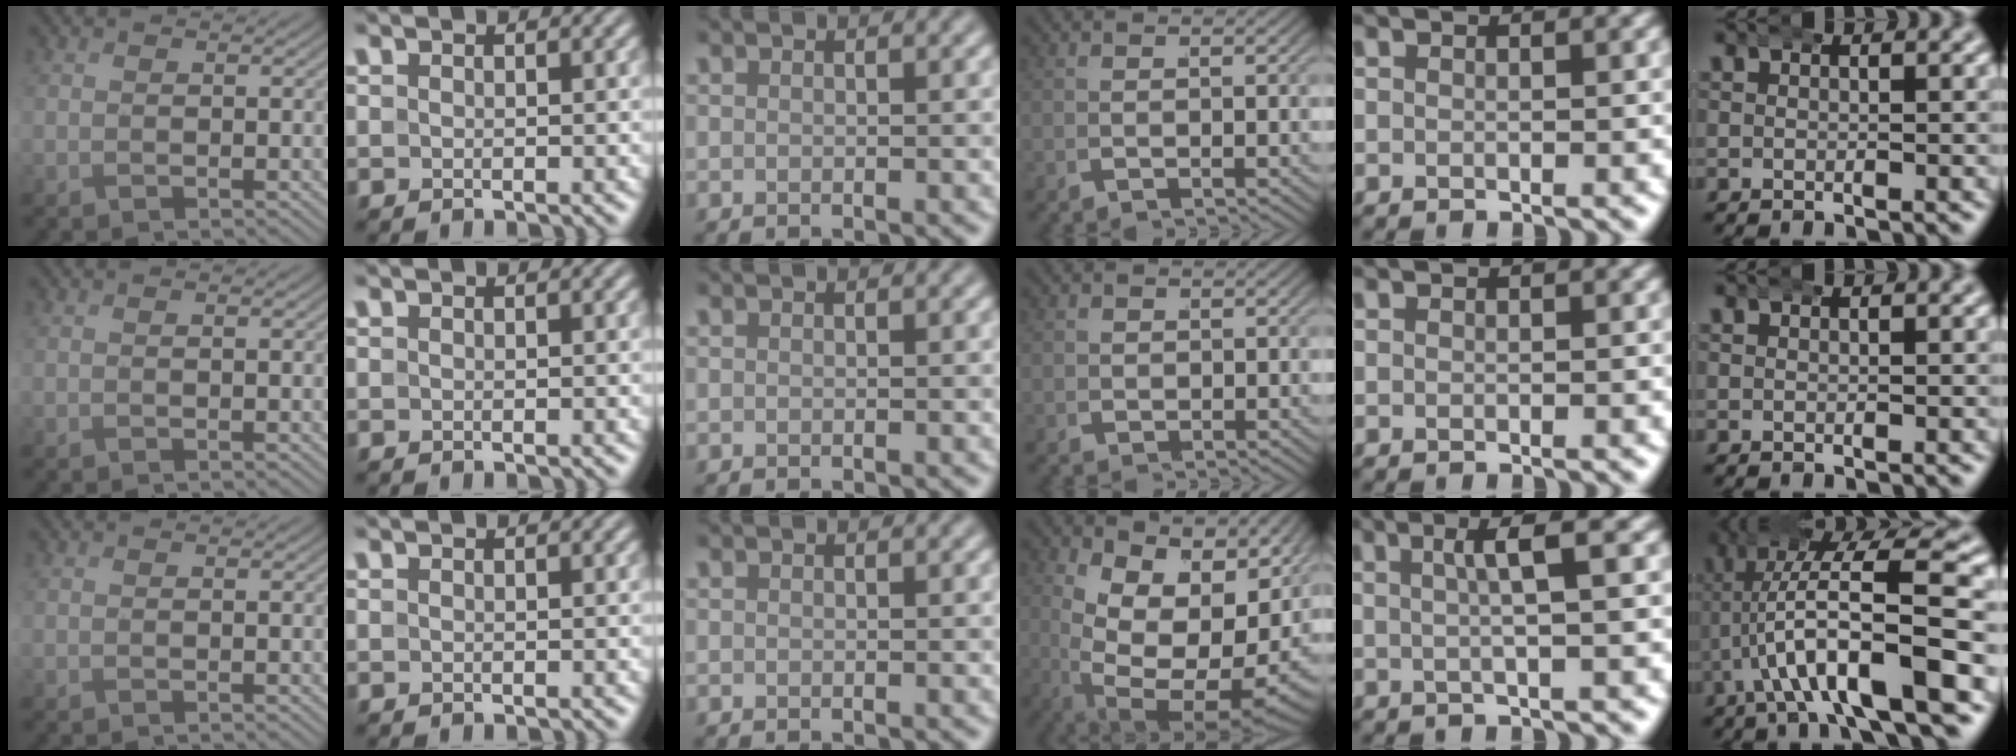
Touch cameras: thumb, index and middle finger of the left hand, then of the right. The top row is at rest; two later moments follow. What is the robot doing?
{"motion": "wrap", "object": "bandana"}